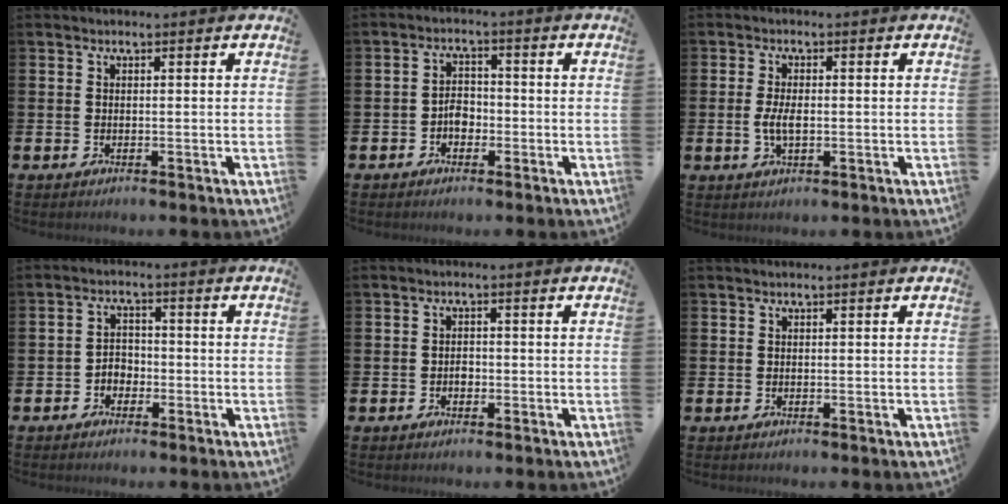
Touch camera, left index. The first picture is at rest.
{"total": 2.7, "force": [-1.1, 2.0, 1.5], "torque": [-0.025, 0.006, -0.027]}
{"total": 3.1, "force": [-0.2, 1.4, 2.8], "torque": [-0.056, -0.001, -0.008]}
{"total": 2.5, "force": [-1.5, 1.9, 0.7], "torque": [-0.023, 0.010, -0.033]}
{"total": 1.3, "force": [-0.4, 1.0, 0.8], "torque": [-0.009, 0.003, -0.009]}
{"total": 0.0}